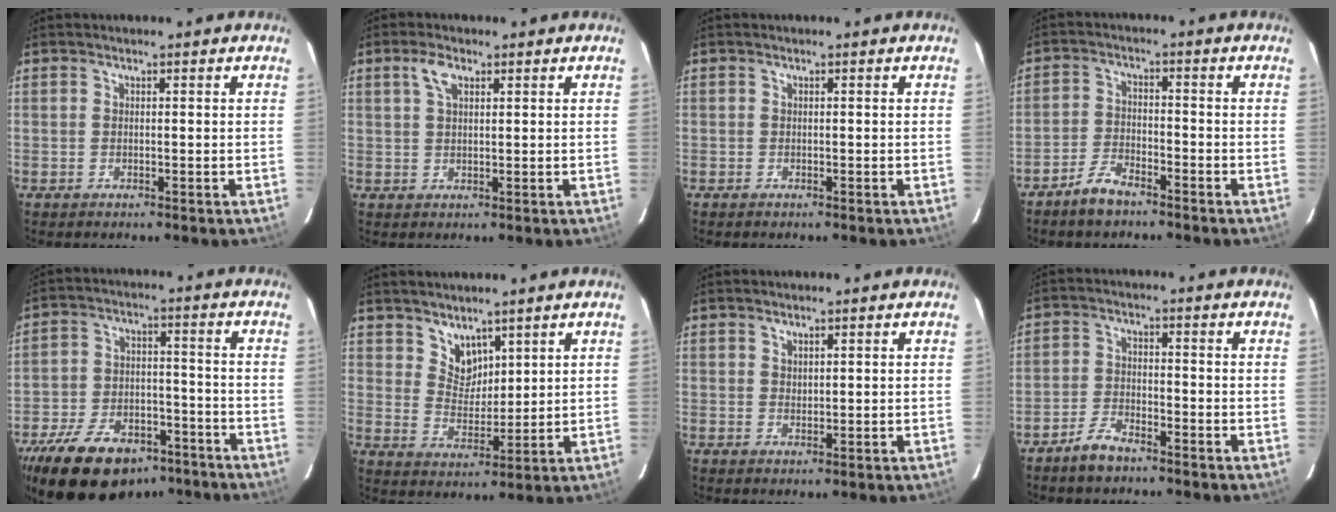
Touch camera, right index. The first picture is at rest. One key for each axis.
{"total": 3.3, "fx": 1.6, "fy": 1.6, "fz": 2.4, "tx": -0.047, "ty": 0.008, "tz": 0.030}
{"total": 0.8, "fx": -0.5, "fy": 0.6, "fz": -0.1, "tx": 0.000, "ty": 0.002, "tz": -0.008}
{"total": 5.0, "fx": -4.2, "fy": 1.7, "fz": 2.2, "tx": -0.064, "ty": 0.006, "tz": -0.080}
{"total": 21.2, "fx": -14.7, "fy": 11.2, "fz": 10.4, "tx": -0.222, "ty": 0.009, "tz": -0.215}
{"total": 5.6, "fx": 4.2, "fy": 3.4, "fz": 1.4, "tx": -0.014, "ty": 0.002, "tz": 0.085}
{"total": 1.3, "fx": 1.0, "fy": 0.6, "fz": 0.4, "tx": -0.003, "ty": 0.001, "tz": 0.019}
{"total": 4.7, "fx": -3.9, "fy": 1.7, "fz": 2.1, "tx": -0.062, "ty": 0.005, "tz": -0.075}